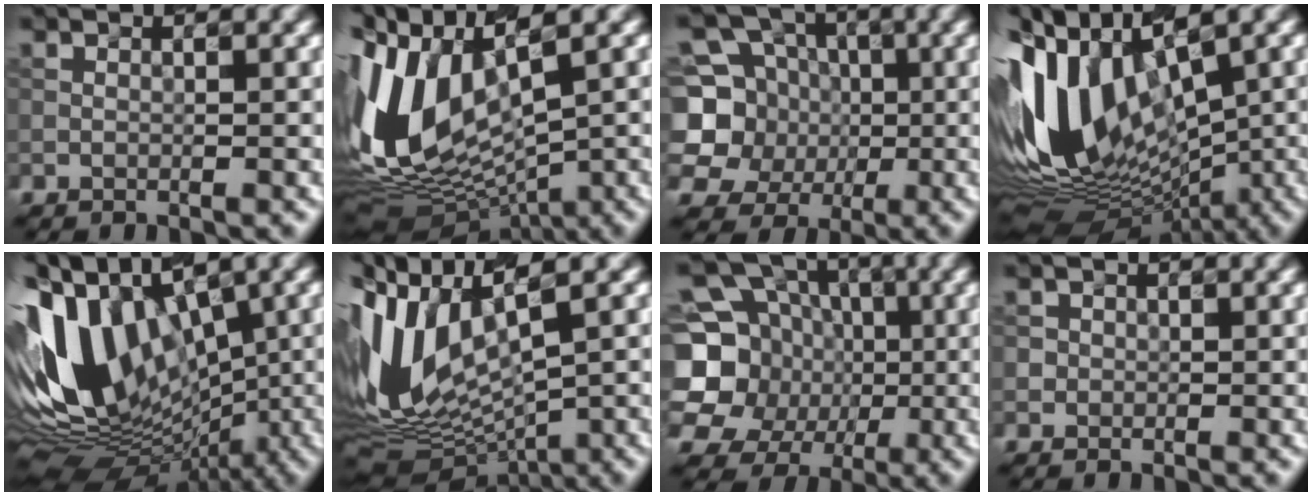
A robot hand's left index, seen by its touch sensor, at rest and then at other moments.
{"total": 11.9, "force": [1.2, 6.7, 9.8], "torque": [-0.220, 0.001, 0.032]}
{"total": 8.4, "force": [0.2, 7.7, 3.3], "torque": [-0.075, 0.004, -0.026]}
{"total": 13.0, "force": [0.1, 7.6, 10.6], "torque": [-0.219, 0.007, 0.008]}
{"total": 13.8, "force": [0.2, 9.1, 10.4], "torque": [-0.193, 0.013, -0.006]}
{"total": 10.9, "force": [0.3, 5.5, 9.4], "torque": [-0.209, -0.003, 0.020]}
{"total": 14.5, "force": [-0.8, 13.3, 5.7], "torque": [-0.159, 0.013, -0.035]}
{"total": 1.0, "force": [0.0, 1.0, 0.1], "torque": [0.008, -0.004, 0.000]}